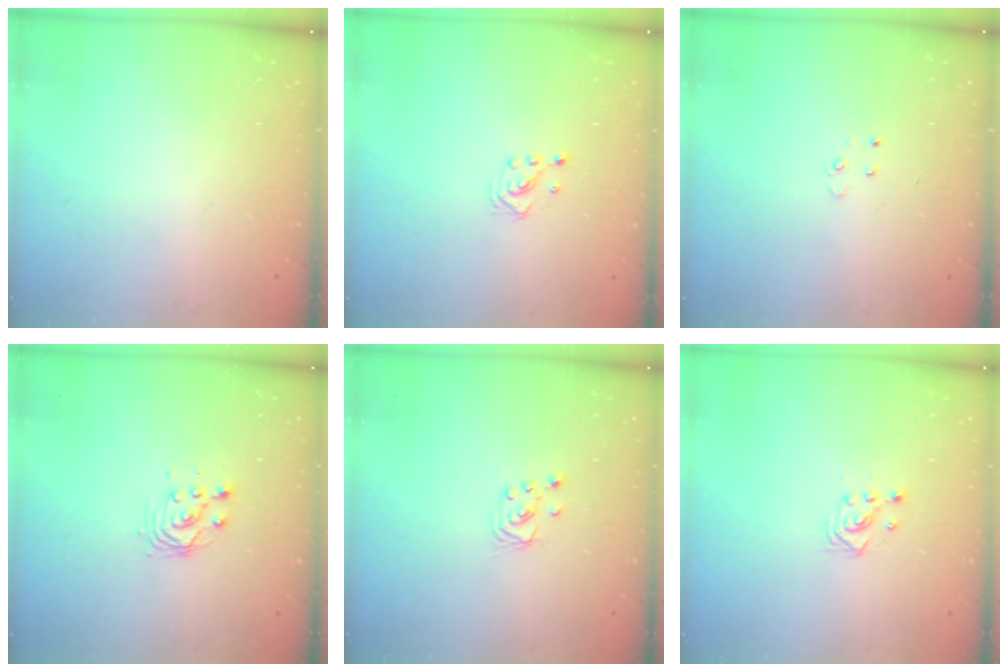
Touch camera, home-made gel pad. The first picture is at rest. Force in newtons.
{"total": 2.6, "press": 2.6, "slide": 0.3}
{"total": 3.5, "press": 3.4, "slide": 0.4}
{"total": 4.4, "press": 4.4, "slide": 0.2}
{"total": 2.7, "press": 2.7, "slide": 0.2}
{"total": 3.4, "press": 3.3, "slide": 0.3}